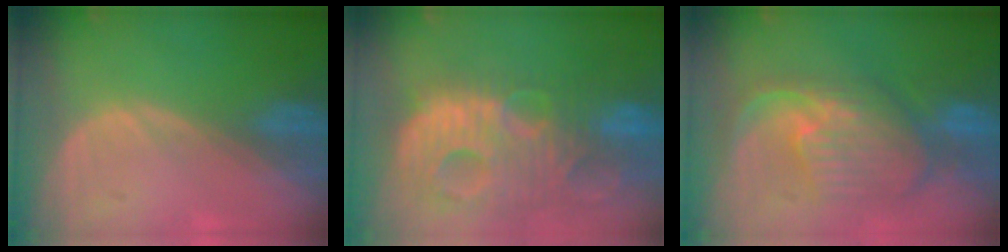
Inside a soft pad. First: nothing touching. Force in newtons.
{"total": 14.0, "press": 12.1, "slide": 7.2}
{"total": 10.5, "press": 9.5, "slide": 4.7}